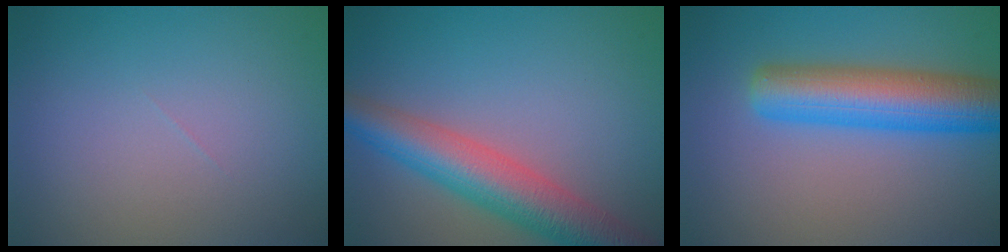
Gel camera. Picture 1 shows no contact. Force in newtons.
{"total": 7.0, "press": 7.0, "slide": 0.4}
{"total": 7.6, "press": 7.6, "slide": 0.2}